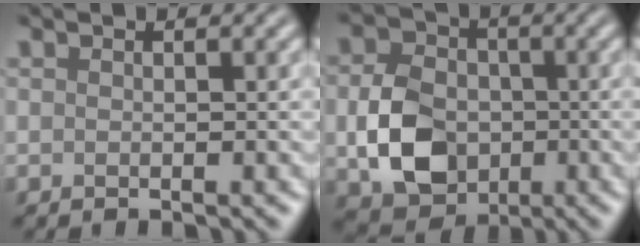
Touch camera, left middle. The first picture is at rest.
{"total": 7.1, "force": [-1.5, 5.5, 4.2], "torque": [-0.091, -0.003, -0.032]}